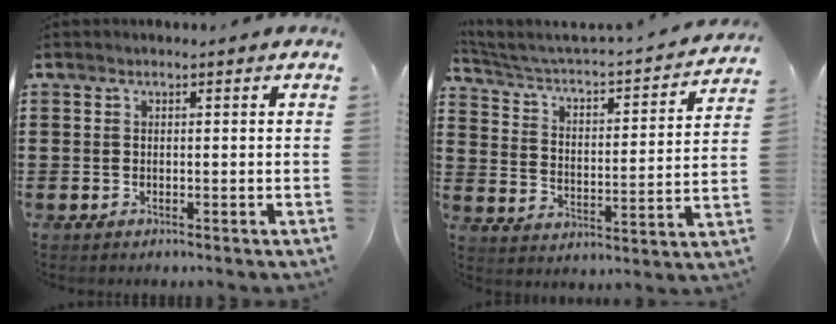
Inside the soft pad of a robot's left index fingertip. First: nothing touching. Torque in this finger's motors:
{"motor_torque": [2.14, 0.00, -0.53, -0.03]}